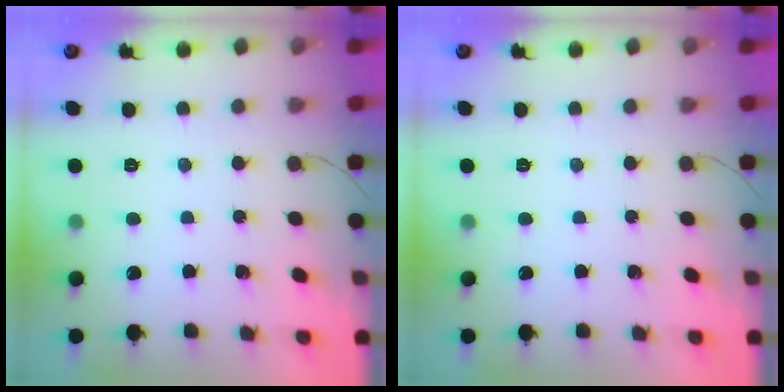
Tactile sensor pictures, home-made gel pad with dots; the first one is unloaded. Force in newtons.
{"total": 0.0}